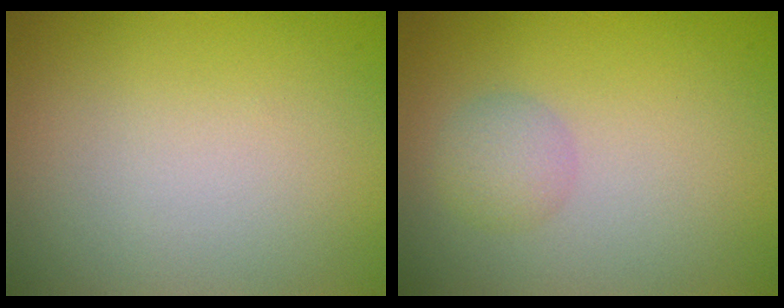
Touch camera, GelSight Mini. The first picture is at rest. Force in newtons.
{"total": 1.6, "press": 1.6, "slide": 0.2}